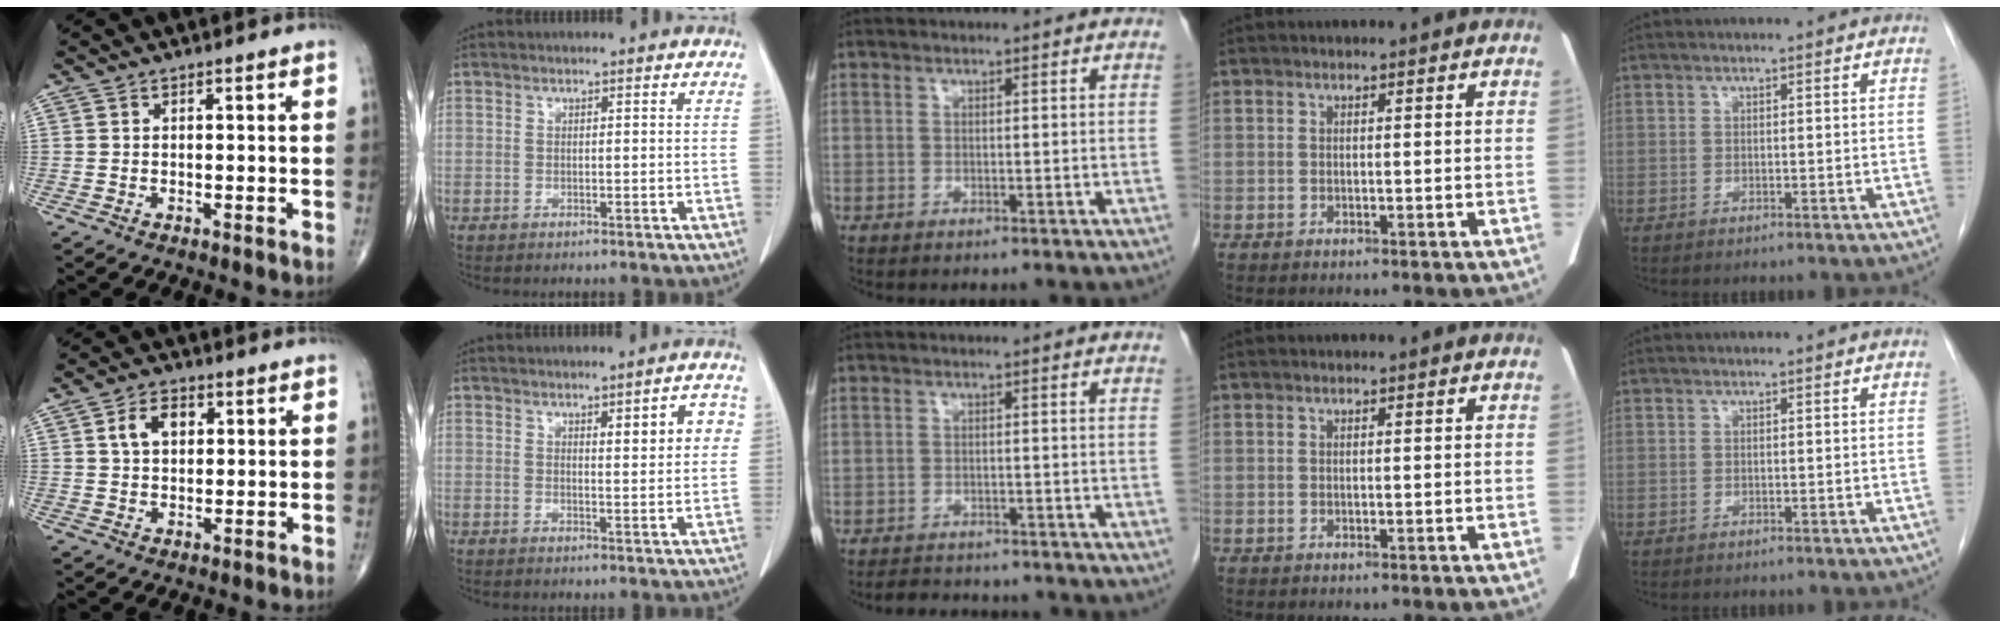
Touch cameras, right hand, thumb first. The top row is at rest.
{"thumb": {"total": 5.6, "force": [1.6, 3.7, 3.9], "torque": [-0.059, 0.006, 0.026]}, "index": {"total": 5.2, "force": [1.8, 1.1, 4.7], "torque": [-0.061, 0.004, 0.024]}, "middle": {"total": 6.0, "force": [-5.5, 1.7, 1.5], "torque": [-0.022, -0.003, -0.075]}}